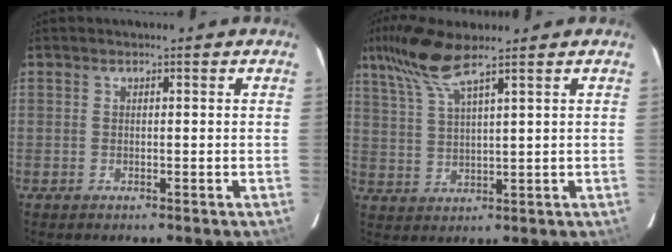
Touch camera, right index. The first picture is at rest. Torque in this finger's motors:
{"motor_torque": [0.10, 0.24, 0.17, 0.12]}